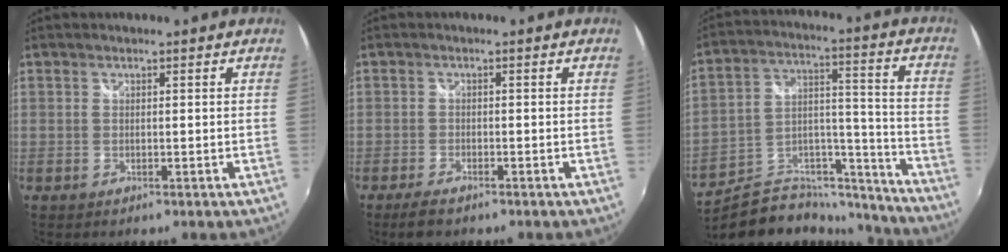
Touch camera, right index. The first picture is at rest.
{"total": 3.7, "force": [-2.8, 1.1, 2.1], "torque": [-0.055, -0.008, -0.050]}
{"total": 19.0, "force": [-16.0, 7.3, 7.0], "torque": [-0.108, 0.050, -0.234]}